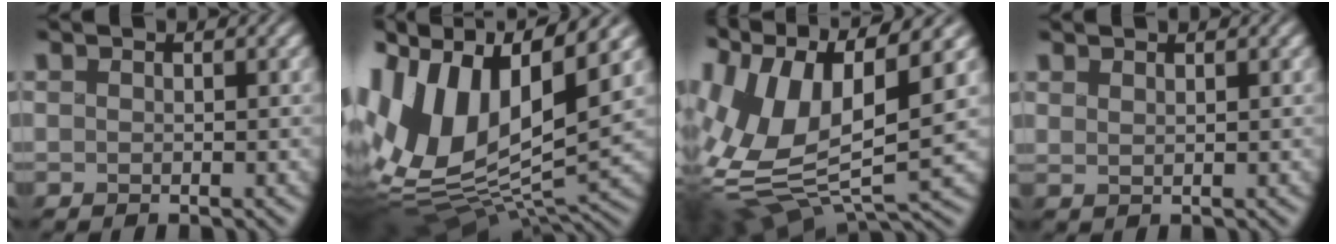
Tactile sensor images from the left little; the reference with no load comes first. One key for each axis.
{"total": 13.9, "fx": 3.6, "fy": 7.1, "fz": 11.3, "tx": -0.239, "ty": 0.015, "tz": 0.058}
{"total": 13.0, "fx": 2.3, "fy": 5.8, "fz": 11.4, "tx": -0.252, "ty": 0.010, "tz": 0.038}
{"total": 1.3, "fx": 0.9, "fy": 0.5, "fz": 0.8, "tx": 0.001, "ty": 0.001, "tz": 0.005}